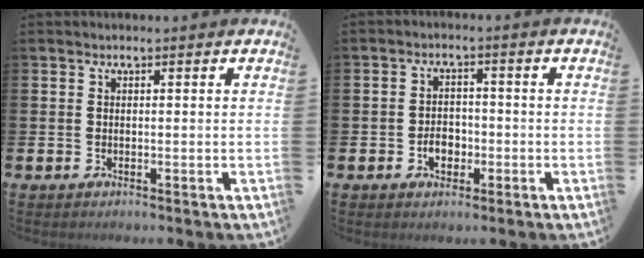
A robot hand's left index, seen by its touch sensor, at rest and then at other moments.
{"total": 3.1, "force": [-1.1, 2.3, 1.8], "torque": [-0.019, -0.005, -0.027]}